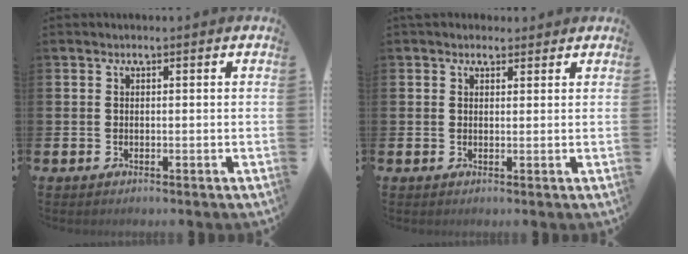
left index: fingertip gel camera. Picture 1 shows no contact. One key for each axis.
{"total": 2.0, "fx": 1.8, "fy": 0.9, "fz": 0.0, "tx": 0.017, "ty": -0.006, "tz": 0.029}